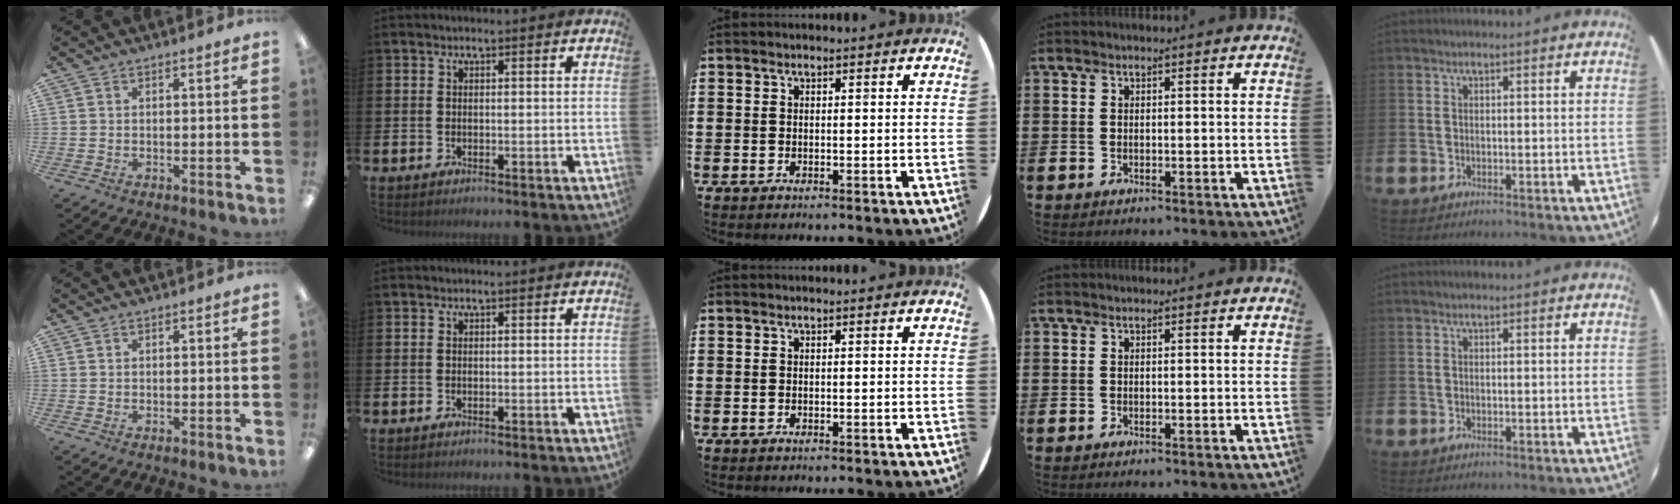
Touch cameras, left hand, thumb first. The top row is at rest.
{}